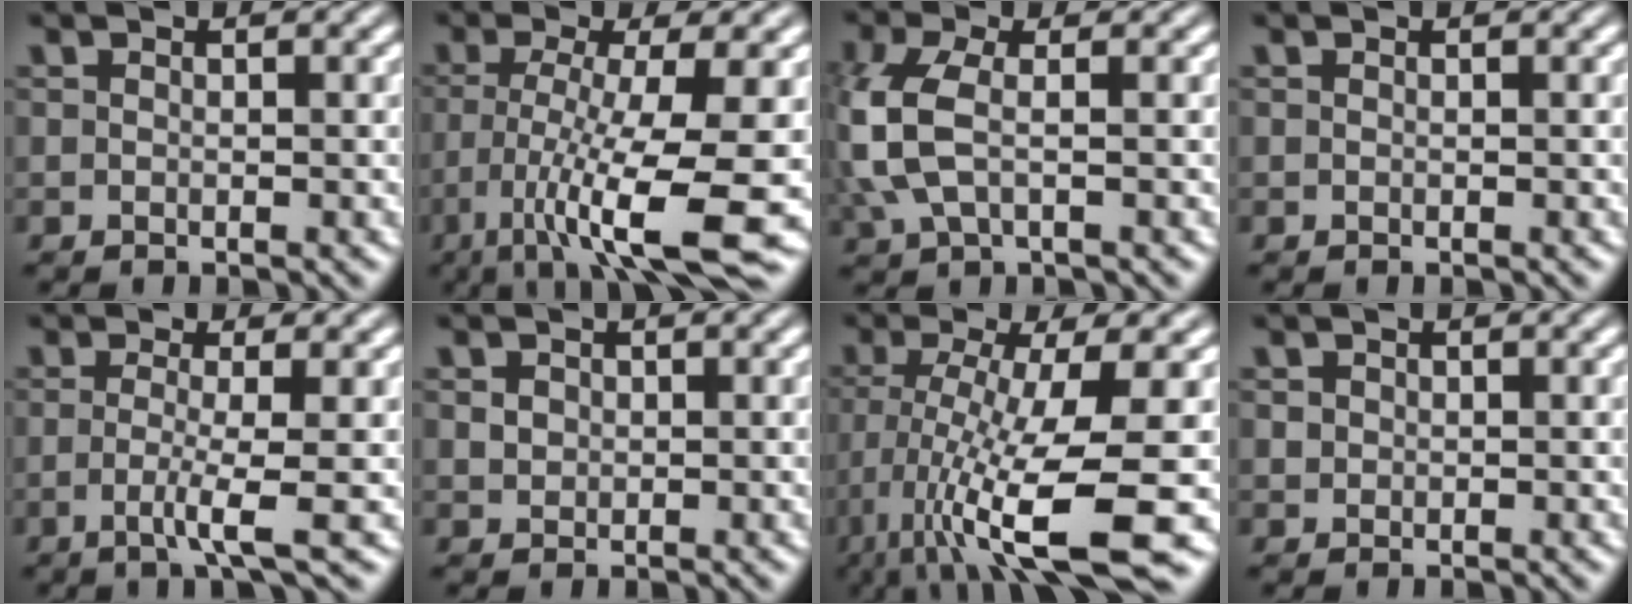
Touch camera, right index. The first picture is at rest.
{"total": 8.7, "force": [-3.2, 1.5, 7.9], "torque": [-0.130, -0.037, -0.033]}
{"total": 4.2, "force": [-0.3, 2.3, 3.5], "torque": [-0.108, -0.023, 0.011]}
{"total": 0.0}
{"total": 3.0, "force": [-0.7, -1.1, 2.6], "torque": [-0.054, -0.018, -0.008]}
{"total": 0.6, "force": [0.3, -0.5, 0.1], "torque": [0.000, -0.008, 0.017]}
{"total": 9.4, "force": [-2.8, 2.7, 8.6], "torque": [-0.159, -0.047, -0.015]}
{"total": 0.0}